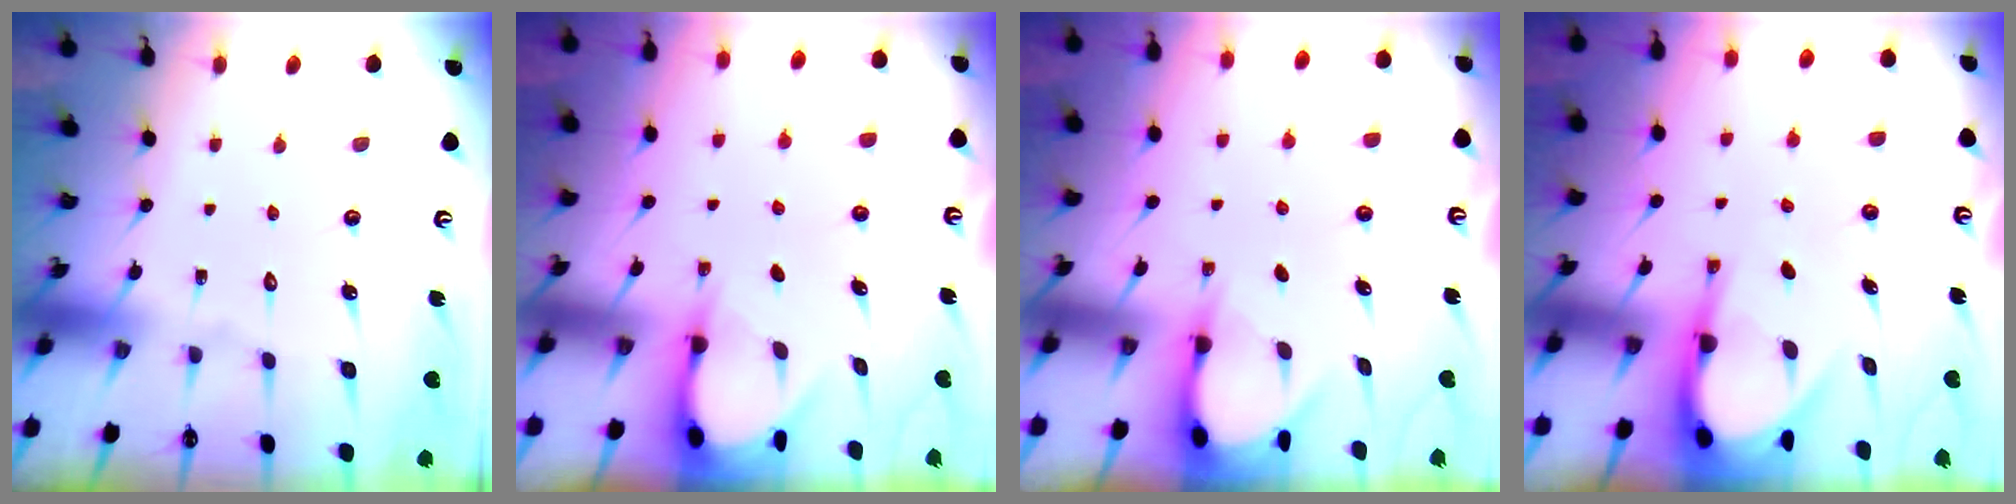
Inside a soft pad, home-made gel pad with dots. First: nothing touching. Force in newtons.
{"total": 3.1, "press": 3.1, "slide": 0.3}
{"total": 3.2, "press": 3.2, "slide": 0.3}
{"total": 6.5, "press": 6.4, "slide": 0.8}